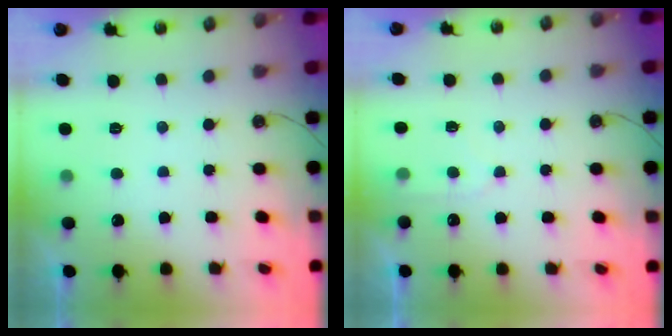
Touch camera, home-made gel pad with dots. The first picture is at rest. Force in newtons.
{"total": 4.8, "press": 4.8, "slide": 0.3}